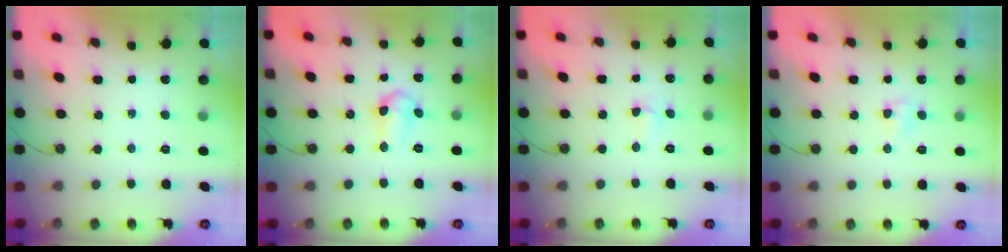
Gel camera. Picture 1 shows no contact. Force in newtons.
{"total": 7.1, "press": 7.0, "slide": 1.1}
{"total": 2.9, "press": 2.8, "slide": 0.7}
{"total": 3.6, "press": 3.6, "slide": 0.5}